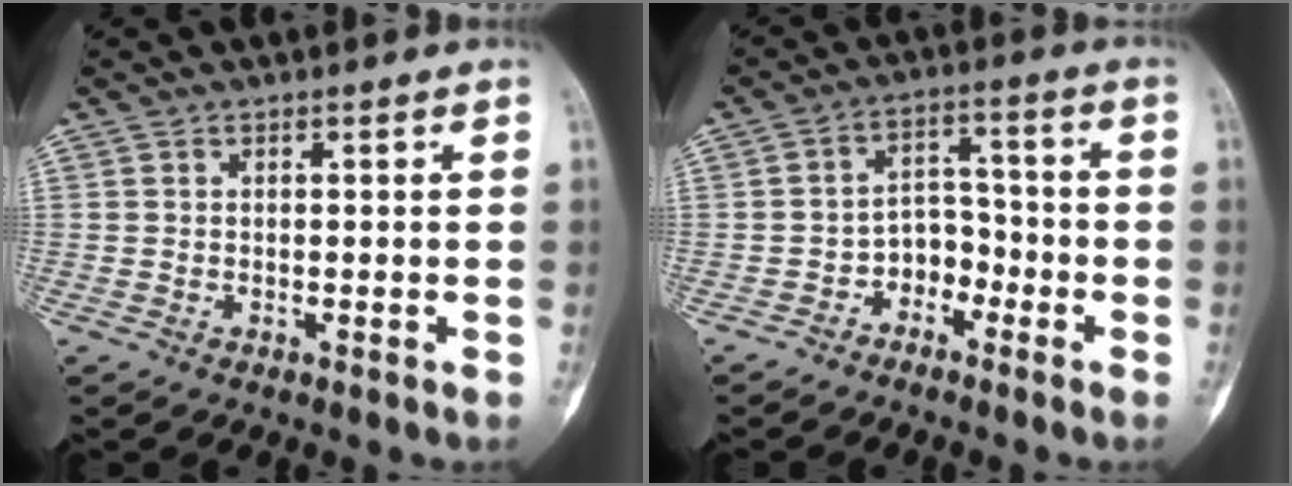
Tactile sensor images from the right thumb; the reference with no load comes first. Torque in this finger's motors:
{"motor_torque": [-0.42, -0.23, -0.20, -0.22, -0.08]}